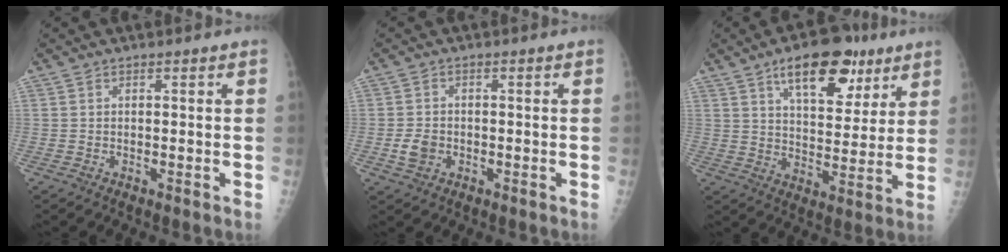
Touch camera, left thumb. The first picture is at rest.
{"total": 3.5, "force": [-0.9, 2.7, 2.0], "torque": [-0.031, 0.003, -0.015]}
{"total": 15.6, "force": [8.9, 7.5, 10.3], "torque": [-0.107, -0.033, 0.136]}